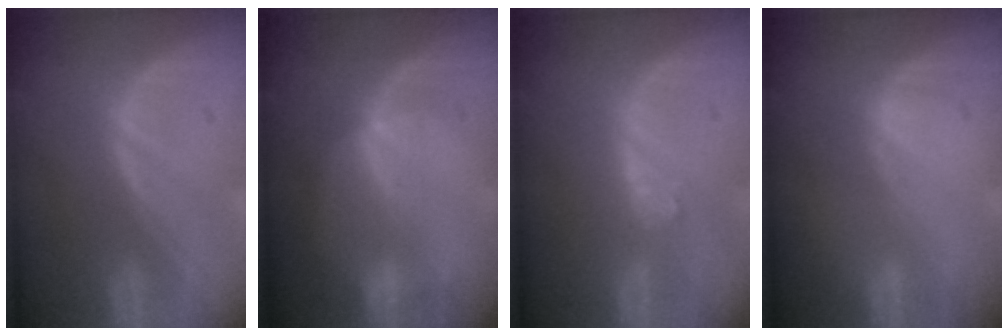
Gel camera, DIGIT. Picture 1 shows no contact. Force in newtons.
{"total": 2.4, "press": 2.1, "slide": 1.2}
{"total": 2.7, "press": 2.2, "slide": 1.5}
{"total": 0.0}